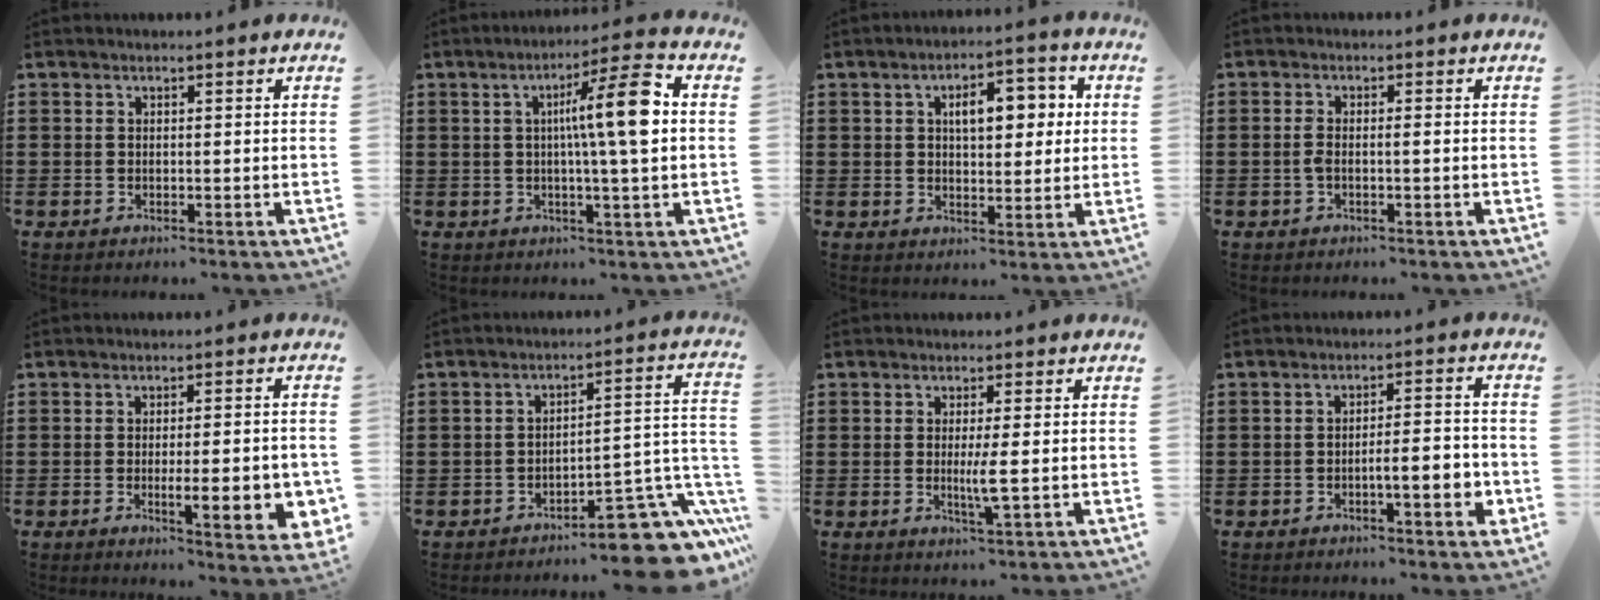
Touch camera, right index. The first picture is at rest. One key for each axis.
{"total": 10.4, "fx": 1.3, "fy": 0.8, "fz": 10.3, "tx": -0.166, "ty": -0.004, "tz": 0.007}
{"total": 6.7, "fx": 1.7, "fy": 3.3, "fz": 5.6, "tx": -0.086, "ty": 0.000, "tz": 0.017}
{"total": 1.8, "fx": -0.6, "fy": 0.3, "fz": 1.7, "tx": -0.047, "ty": -0.006, "tz": -0.016}
{"total": 7.3, "fx": -1.5, "fy": 1.6, "fz": 7.0, "tx": -0.095, "ty": -0.010, "tz": -0.022}
{"total": 10.8, "fx": -7.8, "fy": 3.3, "fz": 6.8, "tx": -0.066, "ty": 0.019, "tz": -0.142}
{"total": 3.5, "fx": -0.3, "fy": 0.0, "fz": 3.5, "tx": -0.070, "ty": -0.013, "tz": -0.008}
{"total": 5.4, "fx": -2.0, "fy": 1.1, "fz": 4.9, "tx": -0.074, "ty": -0.003, "tz": -0.036}